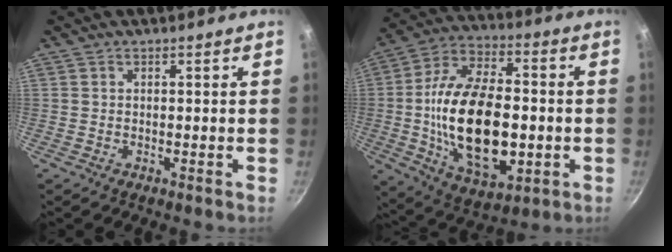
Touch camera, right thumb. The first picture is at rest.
{"total": 24.6, "force": [-2.6, 13.7, 20.2], "torque": [-0.347, 0.018, -0.039]}